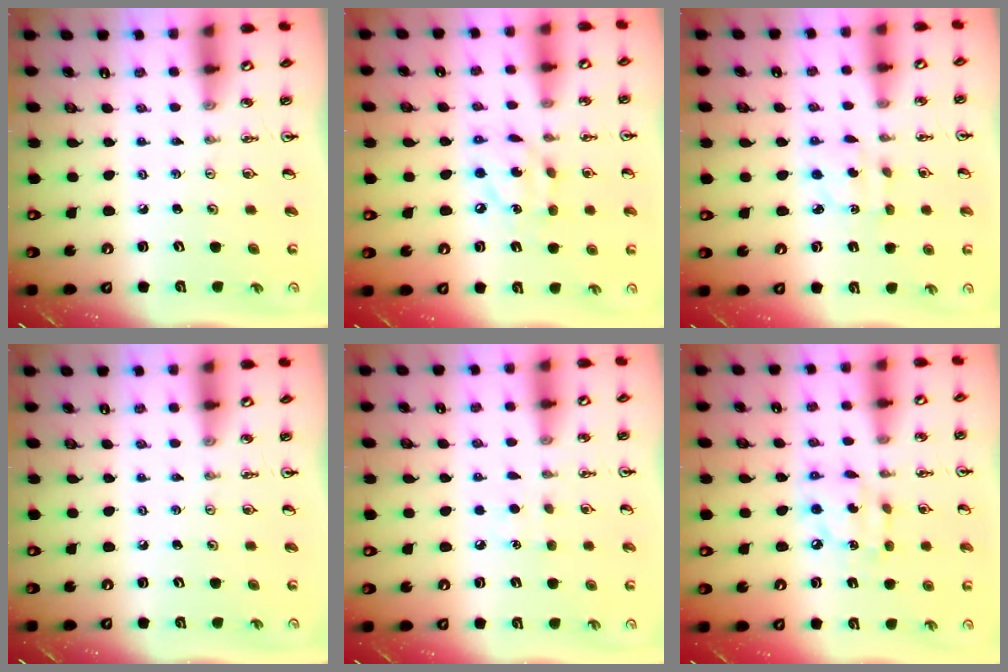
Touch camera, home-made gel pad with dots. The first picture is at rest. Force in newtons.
{"total": 9.8, "press": 9.8, "slide": 0.6}
{"total": 2.4, "press": 2.3, "slide": 0.5}
{"total": 0.0}
{"total": 4.2, "press": 4.2, "slide": 0.4}
{"total": 8.8, "press": 8.8, "slide": 0.5}